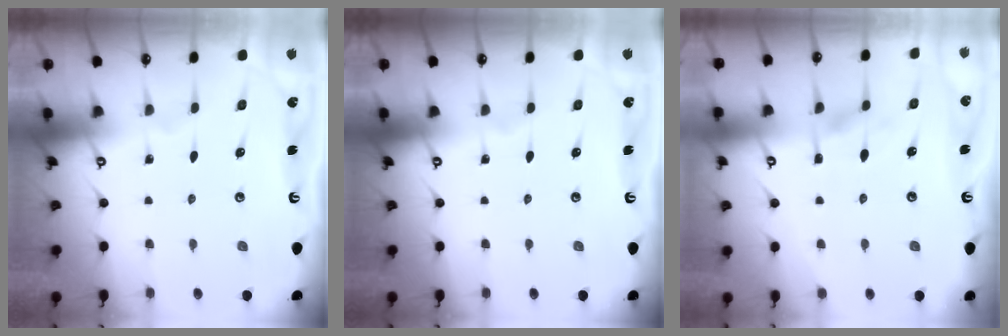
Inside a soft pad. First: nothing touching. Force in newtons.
{"total": 0.0}
{"total": 2.3, "press": 2.1, "slide": 1.0}